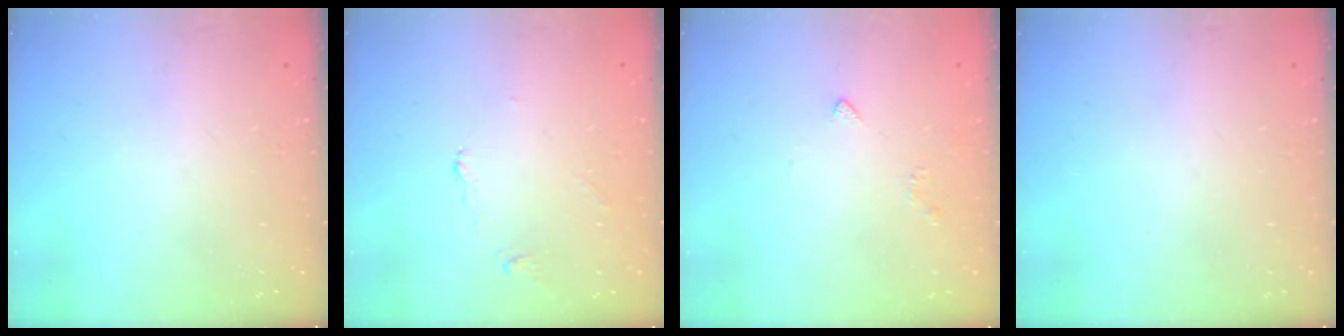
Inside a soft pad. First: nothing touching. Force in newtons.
{"total": 1.9, "press": 1.8, "slide": 0.3}
{"total": 2.4, "press": 2.3, "slide": 0.6}
{"total": 0.0}